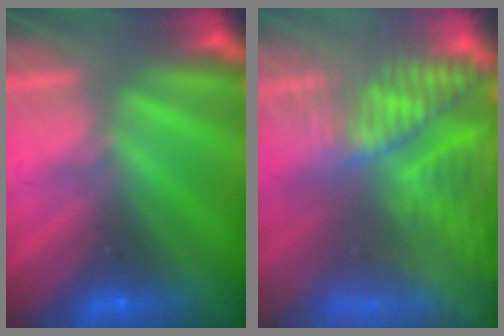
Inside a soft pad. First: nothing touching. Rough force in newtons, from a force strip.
{"total": 7.3}